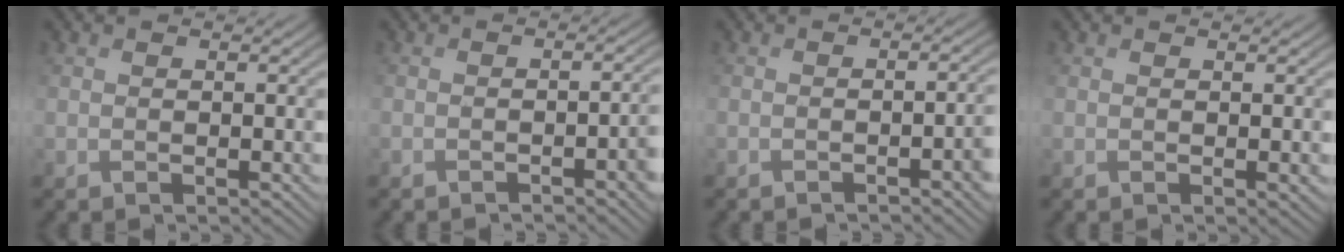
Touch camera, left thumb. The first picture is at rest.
{"total": 2.5, "force": [-1.2, 0.5, 2.2], "torque": [-0.027, 0.006, -0.023]}
{"total": 2.9, "force": [-1.0, 0.7, 2.6], "torque": [-0.030, 0.007, -0.022]}
{"total": 0.9, "force": [0.2, 0.4, 0.8], "torque": [-0.015, -0.004, 0.005]}